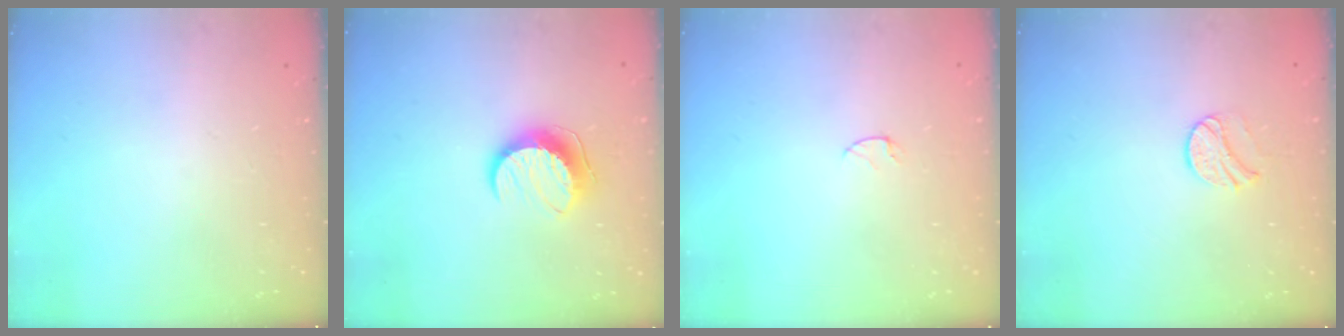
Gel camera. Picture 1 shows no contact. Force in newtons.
{"total": 10.2, "press": 10.1, "slide": 0.5}
{"total": 2.9, "press": 2.9, "slide": 0.3}
{"total": 7.7, "press": 7.7, "slide": 0.7}